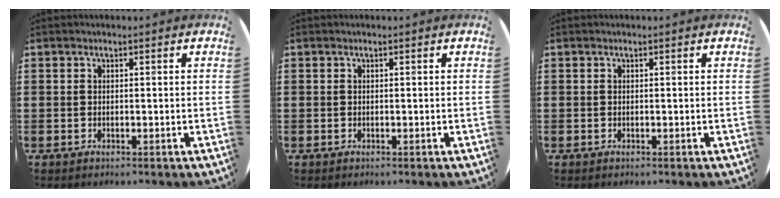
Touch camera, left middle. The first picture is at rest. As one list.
[{"total": 0.0}, {"total": 0.0}]